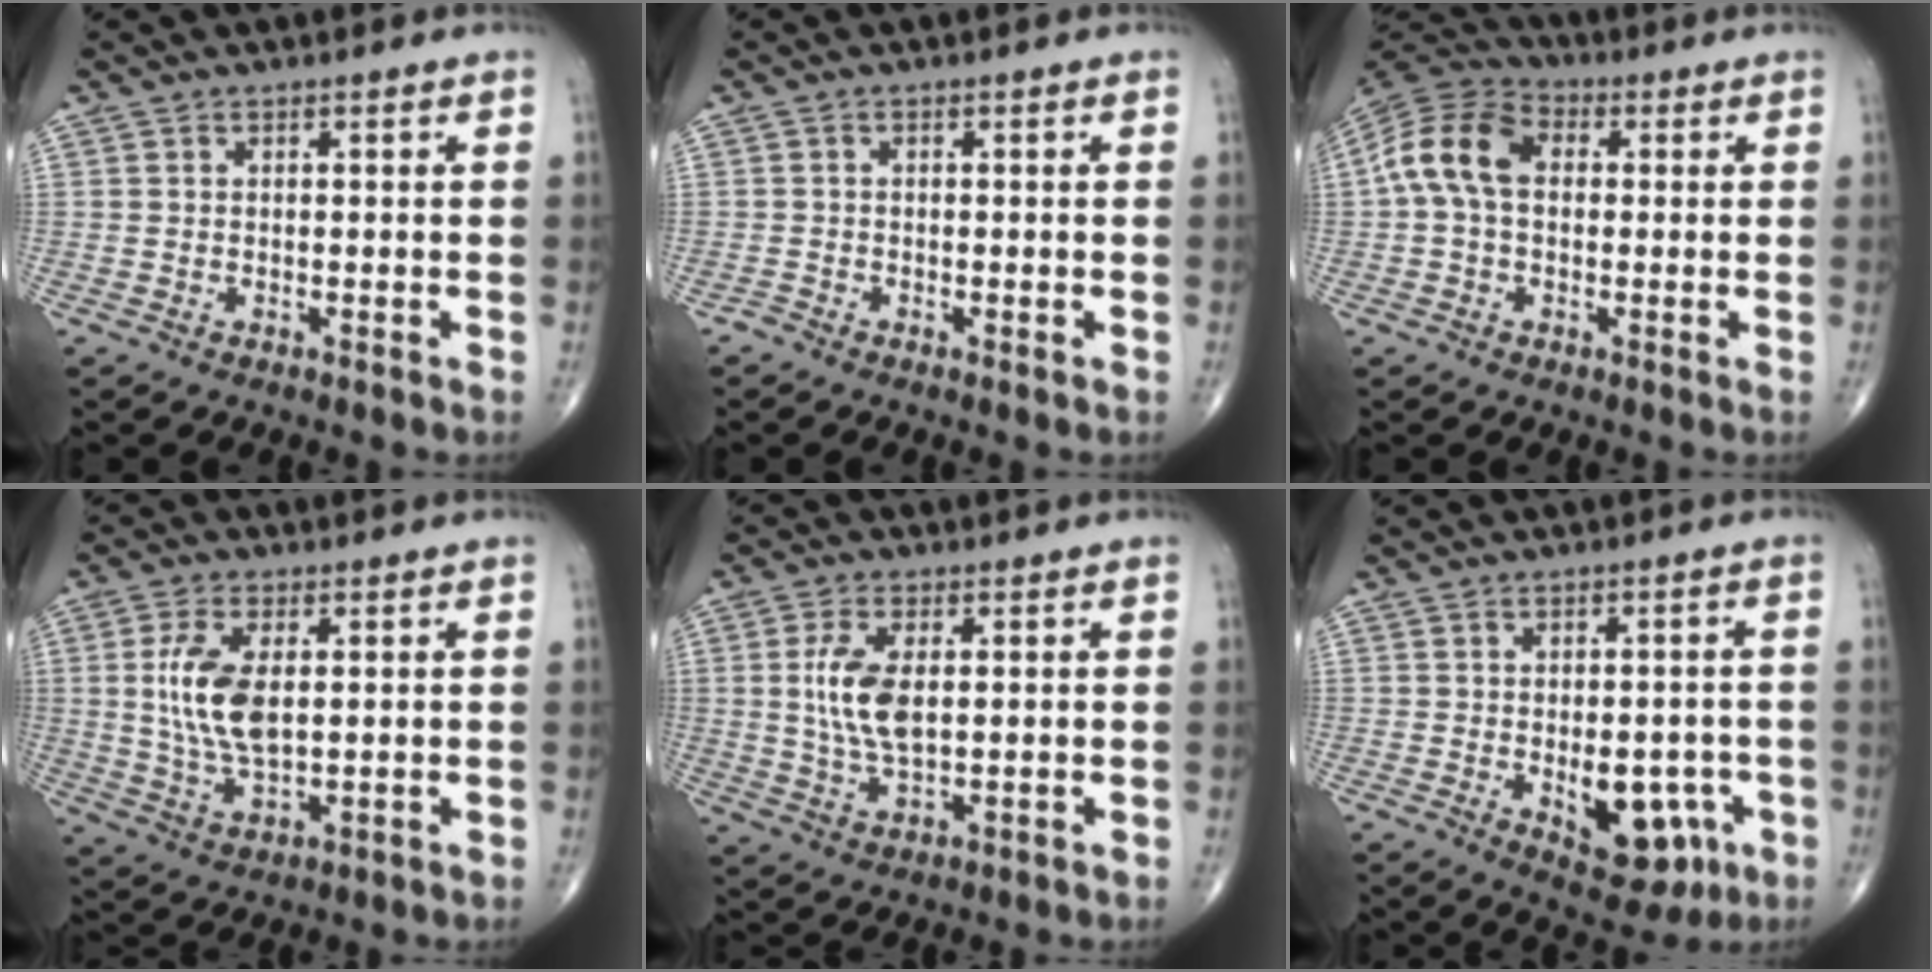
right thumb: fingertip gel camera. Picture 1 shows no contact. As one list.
[{"total": 0.7, "force": [-0.6, 0.3, 0.2], "torque": [-0.001, -0.002, -0.017]}, {"total": 11.0, "force": [0.8, 7.6, 8.0], "torque": [-0.156, 0.034, 0.004]}, {"total": 10.1, "force": [1.4, 4.9, 8.7], "torque": [-0.179, -0.010, 0.032]}, {"total": 8.3, "force": [1.1, 3.9, 7.2], "torque": [-0.151, -0.008, 0.023]}, {"total": 10.9, "force": [-3.3, 6.4, 8.2], "torque": [-0.076, 0.011, -0.029]}]